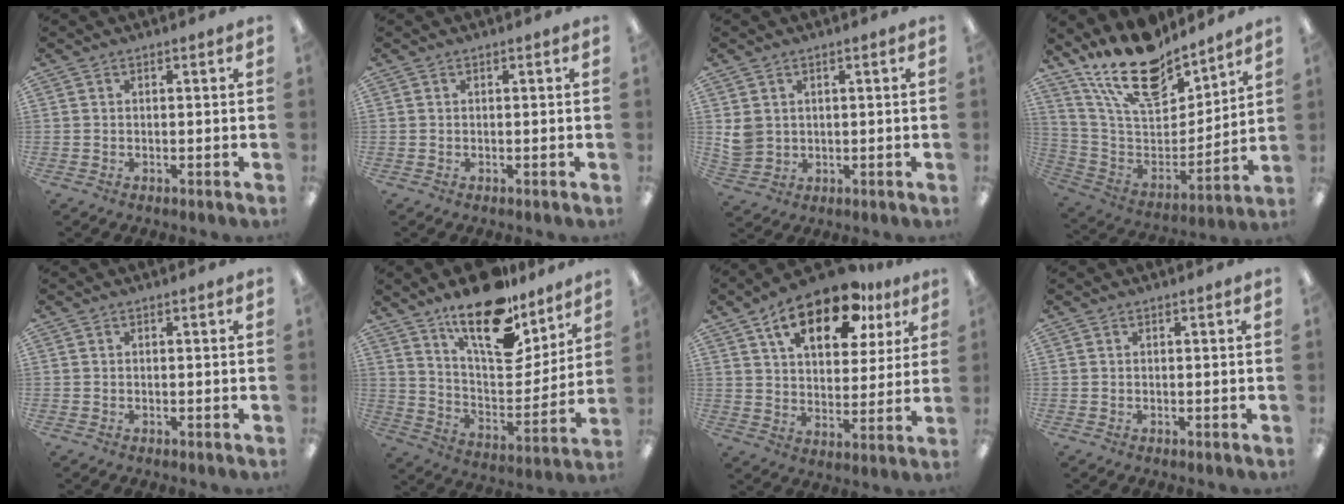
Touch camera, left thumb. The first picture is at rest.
{"total": 0.0}
{"total": 4.1, "force": [1.7, 3.5, 1.3], "torque": [-0.023, -0.002, 0.035]}
{"total": 20.0, "force": [15.7, 8.1, 9.4], "torque": [-0.190, -0.097, 0.281]}
{"total": 0.0}
{"total": 20.1, "force": [15.3, 7.8, 10.5], "torque": [-0.169, -0.107, 0.265]}
{"total": 17.5, "force": [10.7, 8.7, 10.8], "torque": [-0.165, -0.045, 0.180]}
{"total": 0.0}